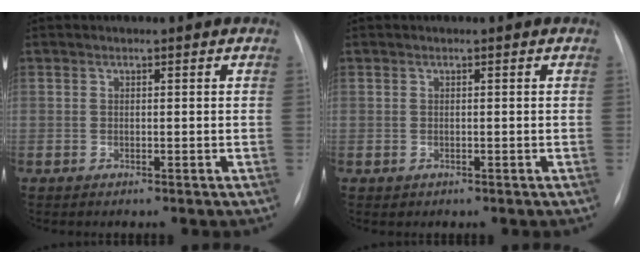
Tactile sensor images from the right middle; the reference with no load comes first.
{"total": 0.0}